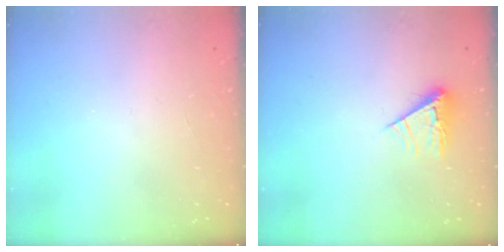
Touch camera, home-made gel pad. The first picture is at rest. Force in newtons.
{"total": 6.7, "press": 6.6, "slide": 1.0}